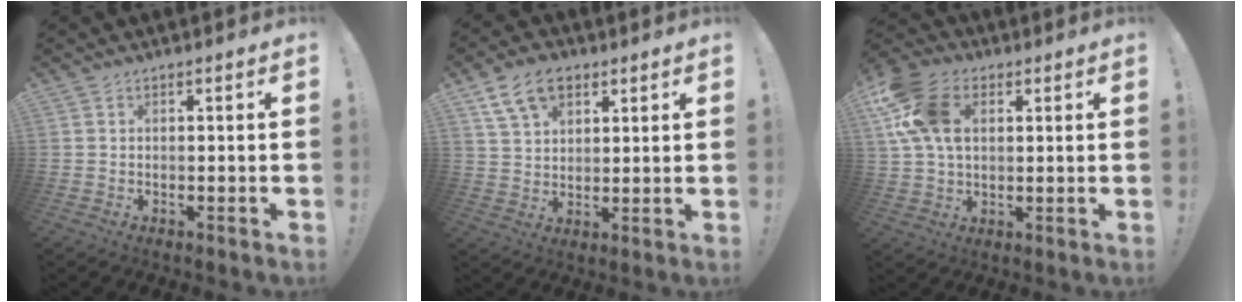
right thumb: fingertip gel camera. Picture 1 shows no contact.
{"total": 11.3, "force": [6.2, 7.4, 5.8], "torque": [-0.090, -0.019, 0.120]}
{"total": 15.6, "force": [4.7, 10.7, 10.4], "torque": [-0.198, -0.006, 0.092]}